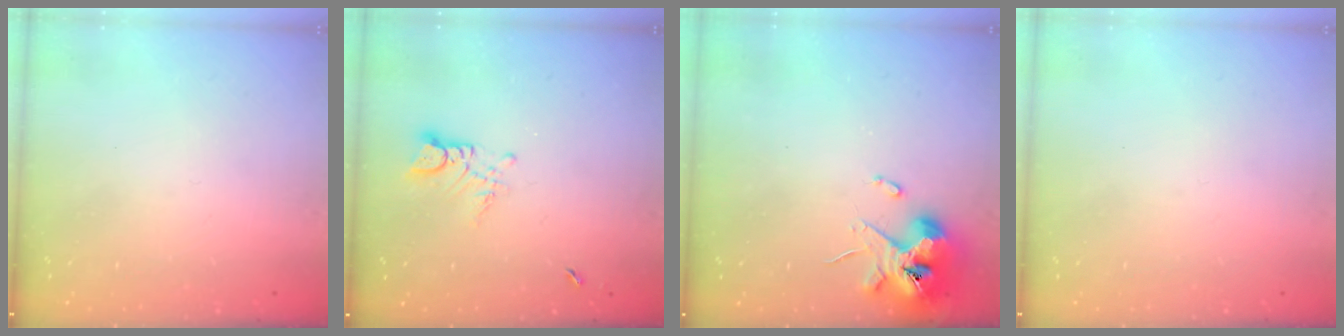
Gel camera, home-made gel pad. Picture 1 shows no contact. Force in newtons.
{"total": 2.8, "press": 2.8, "slide": 0.3}
{"total": 11.0, "press": 10.9, "slide": 1.6}
{"total": 0.0}